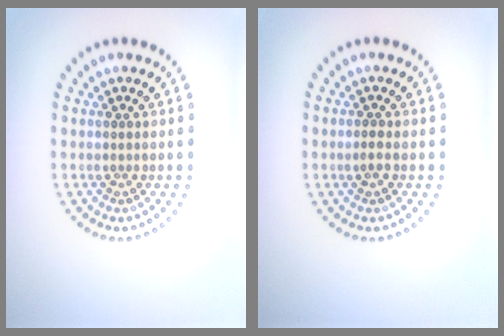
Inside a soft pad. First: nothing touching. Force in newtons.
{"total": 0.9, "press": 0.9, "slide": 0.3}